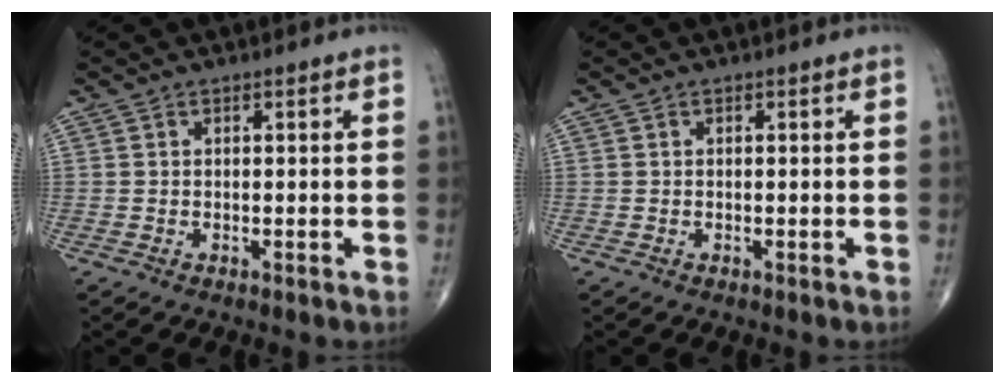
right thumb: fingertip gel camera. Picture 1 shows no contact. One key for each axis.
{"total": 0.0}